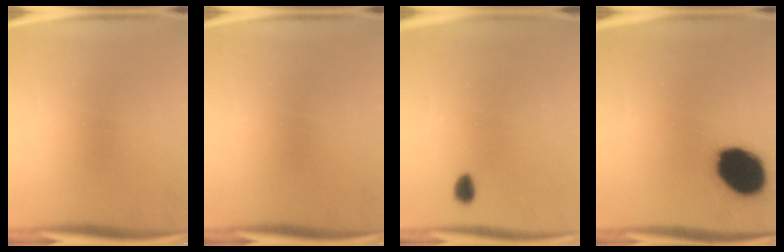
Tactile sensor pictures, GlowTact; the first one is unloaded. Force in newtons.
{"total": 0.0}
{"total": 3.0}
{"total": 16.2}